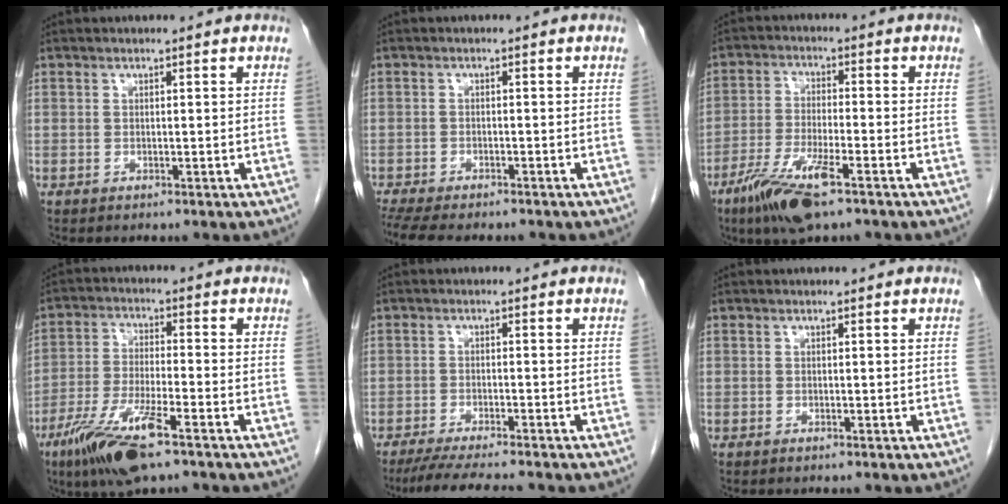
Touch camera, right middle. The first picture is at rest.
{"total": 10.9, "force": [-9.2, 2.8, 5.2], "torque": [-0.096, -0.010, -0.132]}
{"total": 9.5, "force": [-5.9, 1.4, 7.4], "torque": [-0.151, -0.021, -0.106]}
{"total": 11.4, "force": [-6.9, 1.6, 8.9], "torque": [-0.182, -0.024, -0.124]}
{"total": 8.3, "force": [-7.1, 0.0, 4.3], "torque": [-0.063, -0.023, -0.112]}
{"total": 0.0}